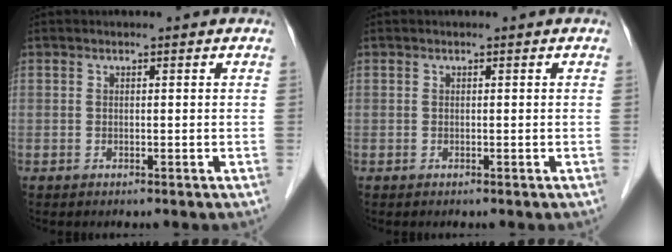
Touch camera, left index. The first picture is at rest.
{"total": 0.0}